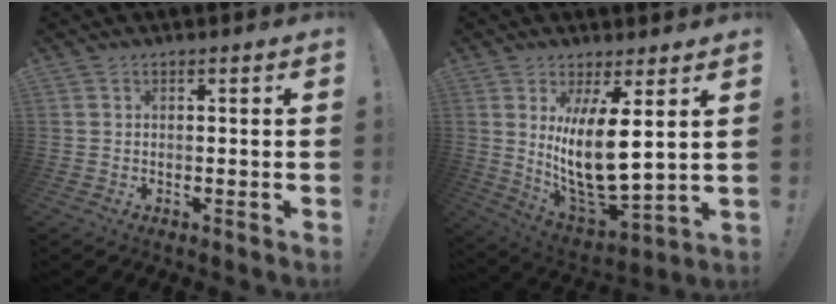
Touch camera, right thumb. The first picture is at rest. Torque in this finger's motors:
{"motor_torque": [-0.33, 1.03, 0.12, 0.35, 0.38]}